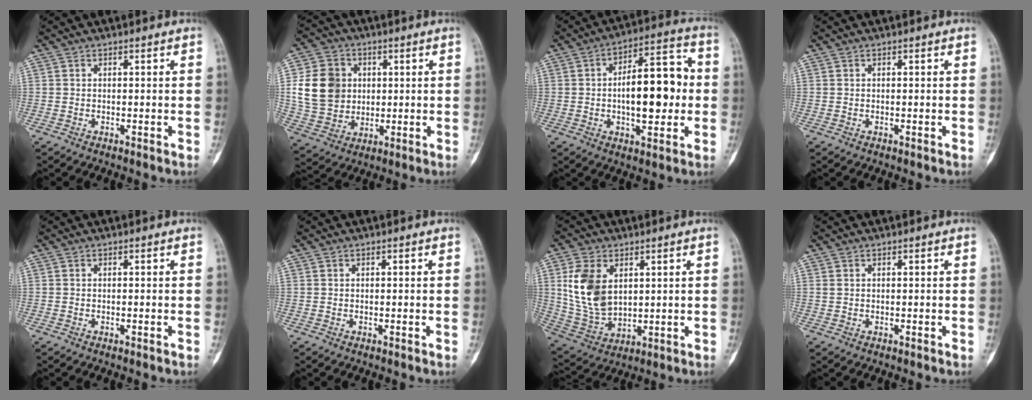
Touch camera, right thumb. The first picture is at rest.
{"total": 13.3, "force": [1.9, 11.3, 6.7], "torque": [-0.101, 0.003, 0.044]}
{"total": 16.1, "force": [-0.3, 7.2, 14.4], "torque": [-0.191, 0.026, -0.009]}
{"total": 0.0}
{"total": 0.0}
{"total": 0.0}
{"total": 12.7, "force": [3.3, 8.2, 9.1], "torque": [-0.164, -0.015, 0.079]}
{"total": 0.6, "force": [0.2, 0.5, 0.3], "torque": [-0.005, 0.002, 0.005]}